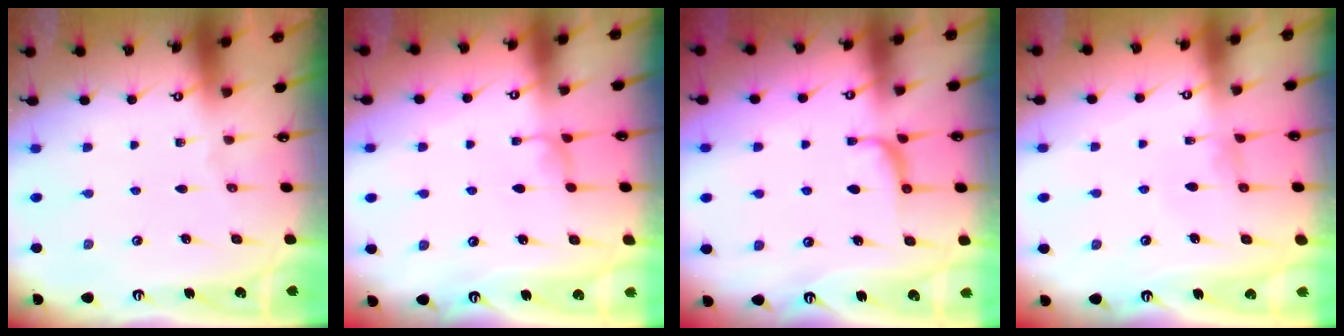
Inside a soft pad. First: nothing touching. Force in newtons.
{"total": 0.8, "press": 0.0, "slide": 0.8}
{"total": 1.1, "press": 0.9, "slide": 0.7}
{"total": 0.8, "press": 0.7, "slide": 0.3}